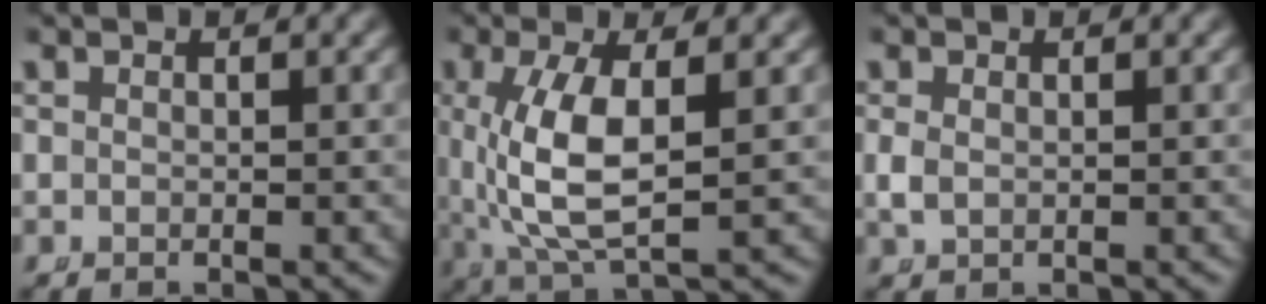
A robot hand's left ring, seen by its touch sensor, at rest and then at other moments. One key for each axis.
{"total": 6.5, "fx": 0.6, "fy": 2.5, "fz": 5.9, "tx": -0.130, "ty": -0.013, "tz": 0.027}
{"total": 1.2, "fx": -0.1, "fy": 0.8, "fz": 0.8, "tx": -0.031, "ty": -0.012, "tz": 0.011}